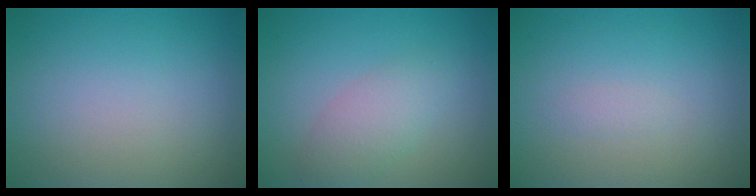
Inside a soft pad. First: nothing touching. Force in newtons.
{"total": 2.9, "press": 2.9, "slide": 0.2}
{"total": 0.6, "press": 0.6, "slide": 0.1}